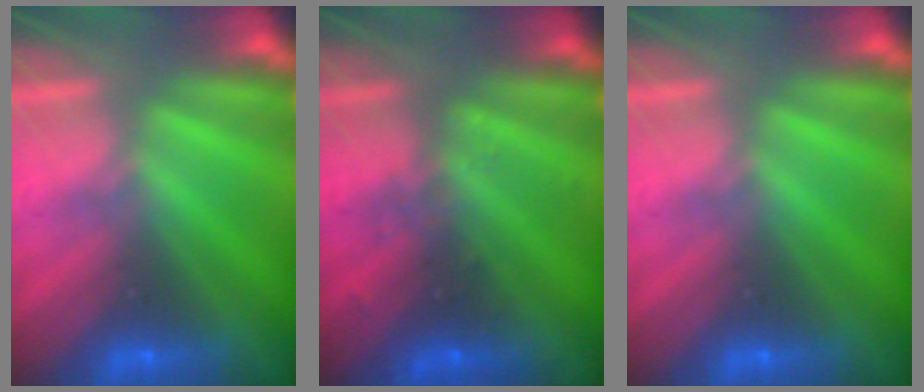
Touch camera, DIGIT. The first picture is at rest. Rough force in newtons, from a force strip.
{"total": 2.9}
{"total": 0.0}